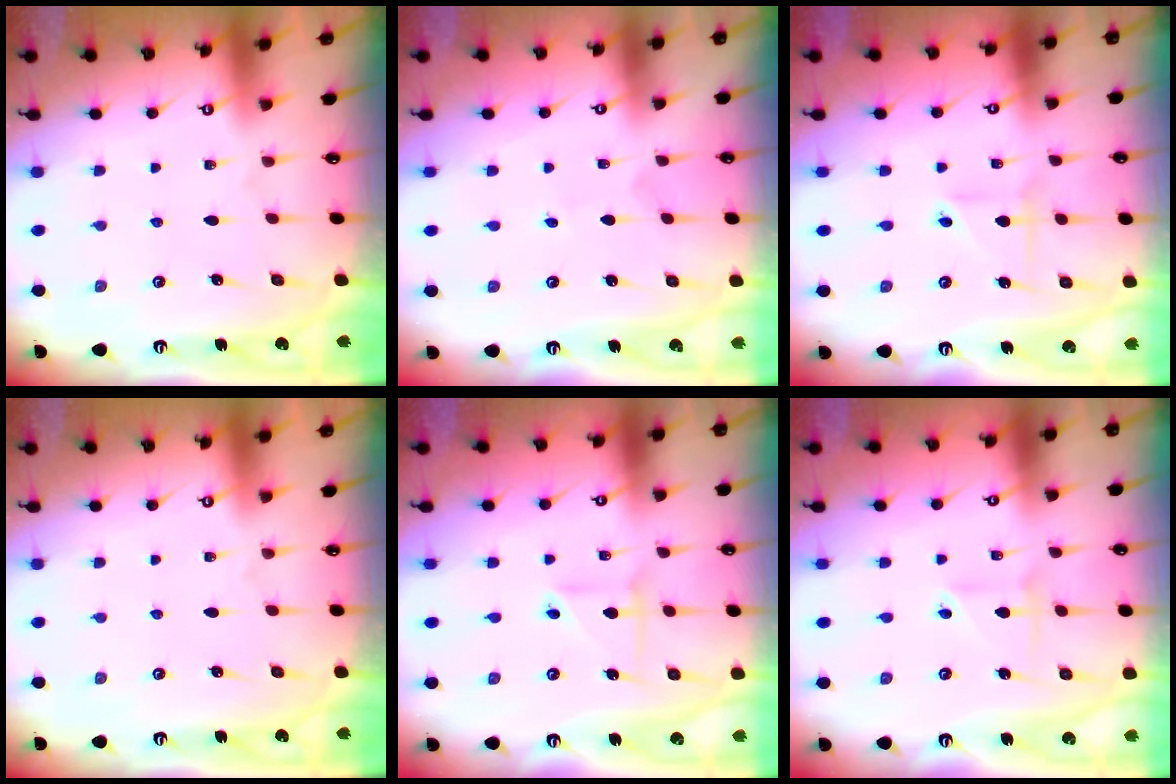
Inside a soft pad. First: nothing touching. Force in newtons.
{"total": 0.7, "press": 0.7, "slide": 0.0}
{"total": 3.2, "press": 3.0, "slide": 1.1}
{"total": 0.0}
{"total": 3.2, "press": 3.1, "slide": 0.7}
{"total": 2.6, "press": 2.6, "slide": 0.5}